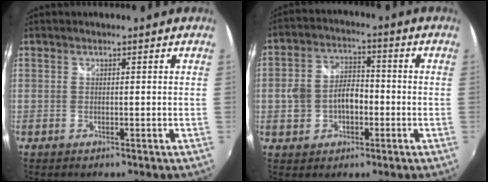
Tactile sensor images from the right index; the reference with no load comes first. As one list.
[{"total": 8.2, "force": [-1.8, 5.7, 5.6], "torque": [-0.111, 0.016, -0.023]}]